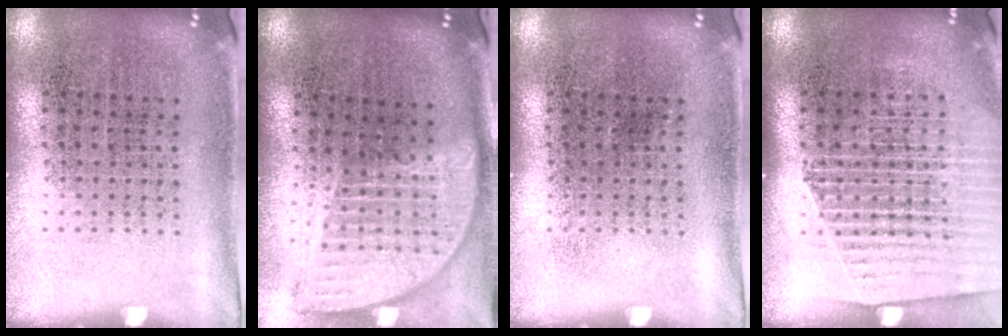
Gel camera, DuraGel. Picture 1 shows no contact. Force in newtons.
{"total": 1.9, "press": 1.5, "slide": 1.2}
{"total": 0.0}
{"total": 1.7, "press": 1.6, "slide": 0.5}